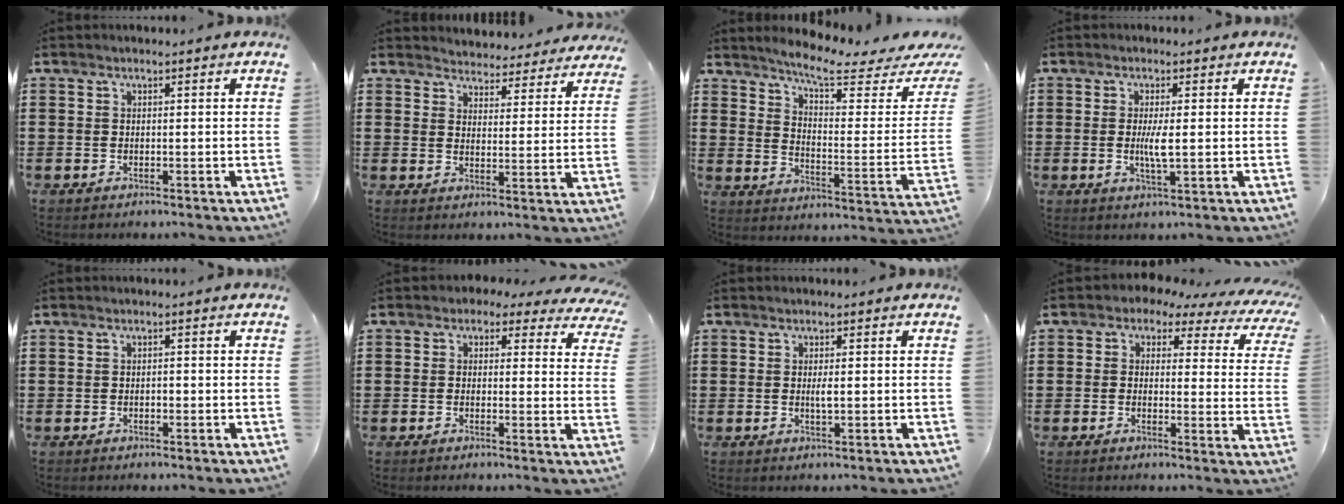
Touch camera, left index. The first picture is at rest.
{"total": 4.2, "force": [4.2, 0.4, -0.2], "torque": [-0.011, -0.031, 0.072]}
{"total": 6.5, "force": [5.2, 0.7, 3.8], "torque": [-0.084, -0.038, 0.080]}
{"total": 3.7, "force": [0.2, 0.5, 3.6], "torque": [-0.067, -0.002, 0.002]}
{"total": 0.7, "force": [-0.1, 0.3, 0.6], "torque": [-0.012, 0.000, -0.001]}
{"total": 2.0, "force": [1.2, 1.3, 1.0], "torque": [-0.029, 0.000, 0.019]}
{"total": 1.7, "force": [0.1, 0.3, 1.7], "torque": [-0.032, -0.002, 0.002]}
{"total": 2.5, "force": [1.5, 1.7, 1.2], "torque": [-0.038, -0.010, 0.019]}